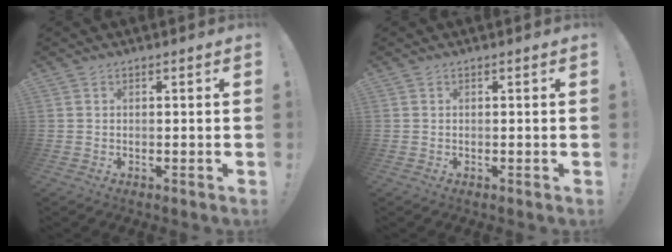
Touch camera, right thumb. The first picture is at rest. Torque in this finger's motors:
{"motor_torque": [0.00, 0.00, -0.01, -0.01, 0.00]}